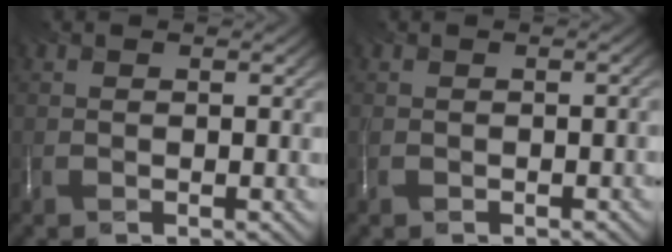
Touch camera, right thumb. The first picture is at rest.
{"total": 0.7, "force": [-0.5, 0.2, 0.5], "torque": [-0.007, 0.003, -0.011]}